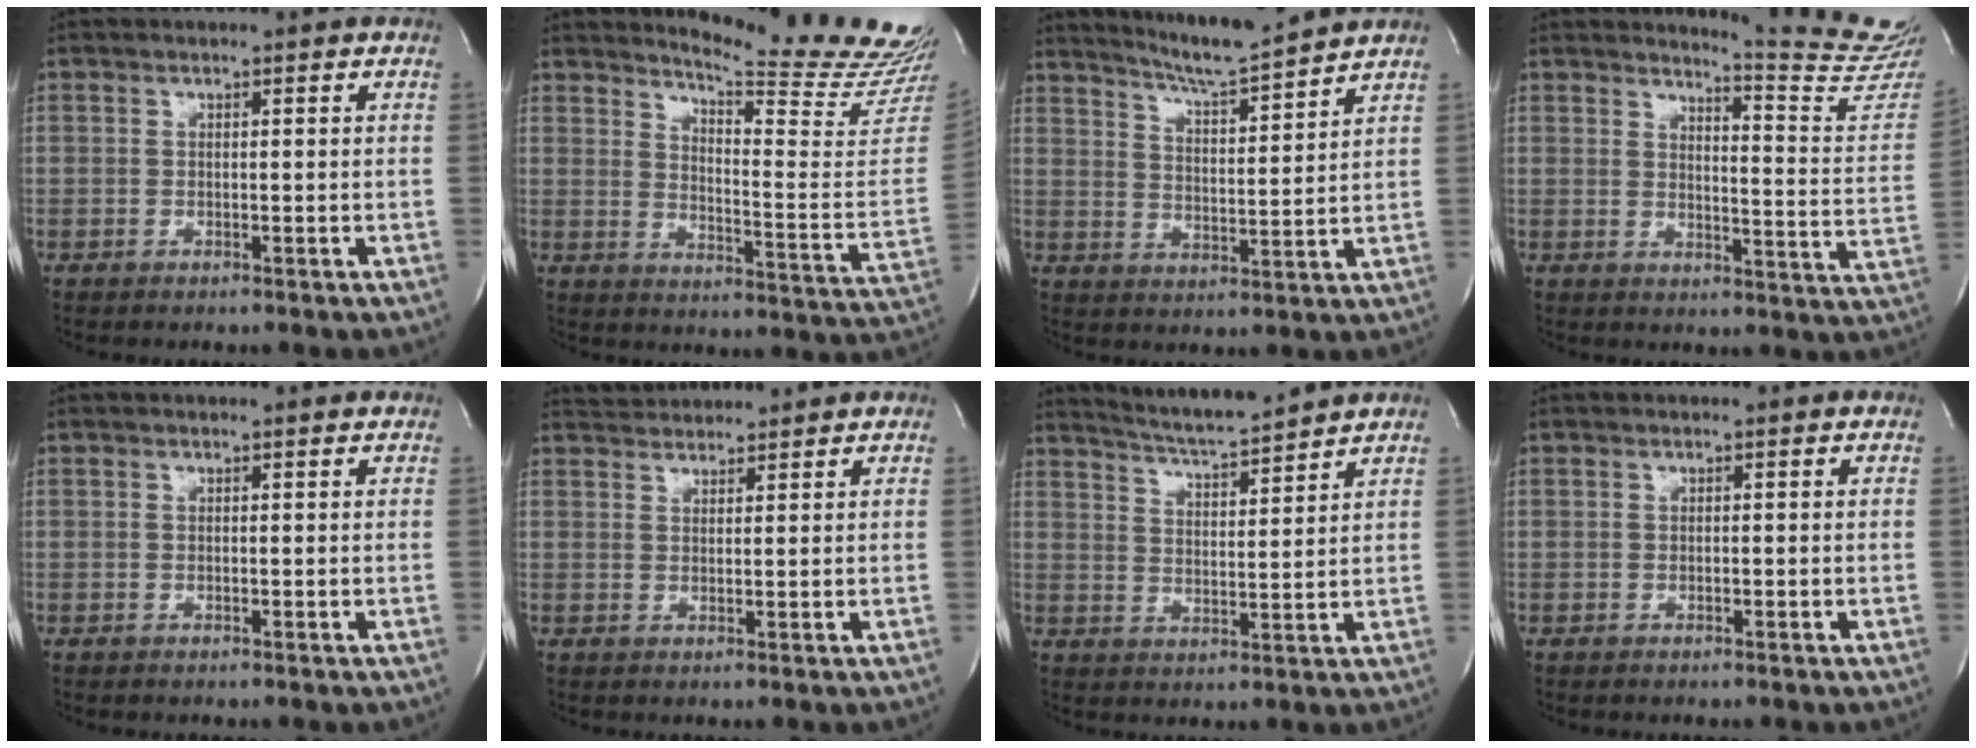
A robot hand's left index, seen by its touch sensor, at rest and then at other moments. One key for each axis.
{"total": 19.3, "fx": 18.3, "fy": -0.9, "fz": 6.0, "tx": -0.098, "ty": -0.142, "tz": 0.221}
{"total": 10.8, "fx": 10.1, "fy": -0.9, "fz": 3.8, "tx": -0.070, "ty": -0.006, "tz": 0.164}
{"total": 12.9, "fx": 12.6, "fy": -2.4, "fz": 1.3, "tx": -0.020, "ty": -0.130, "tz": 0.141}
{"total": 0.9, "fx": 0.9, "fy": 0.0, "fz": 0.0, "tx": -0.009, "ty": -0.004, "tz": 0.007}
{"total": 4.9, "fx": 4.9, "fy": 0.4, "fz": 0.3, "tx": -0.014, "ty": 0.031, "tz": 0.080}
{"total": 9.5, "fx": 9.0, "fy": -0.5, "fz": 3.0, "tx": -0.061, "ty": 0.002, "tz": 0.152}
{"total": 0.0}